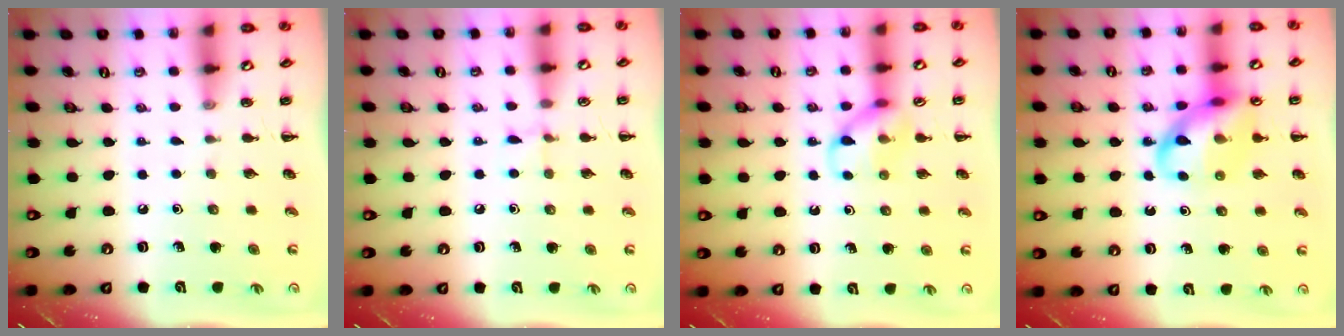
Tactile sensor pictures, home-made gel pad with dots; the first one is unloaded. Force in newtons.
{"total": 4.9, "press": 4.6, "slide": 1.6}
{"total": 10.7, "press": 10.7, "slide": 0.9}
{"total": 13.5, "press": 13.4, "slide": 1.8}